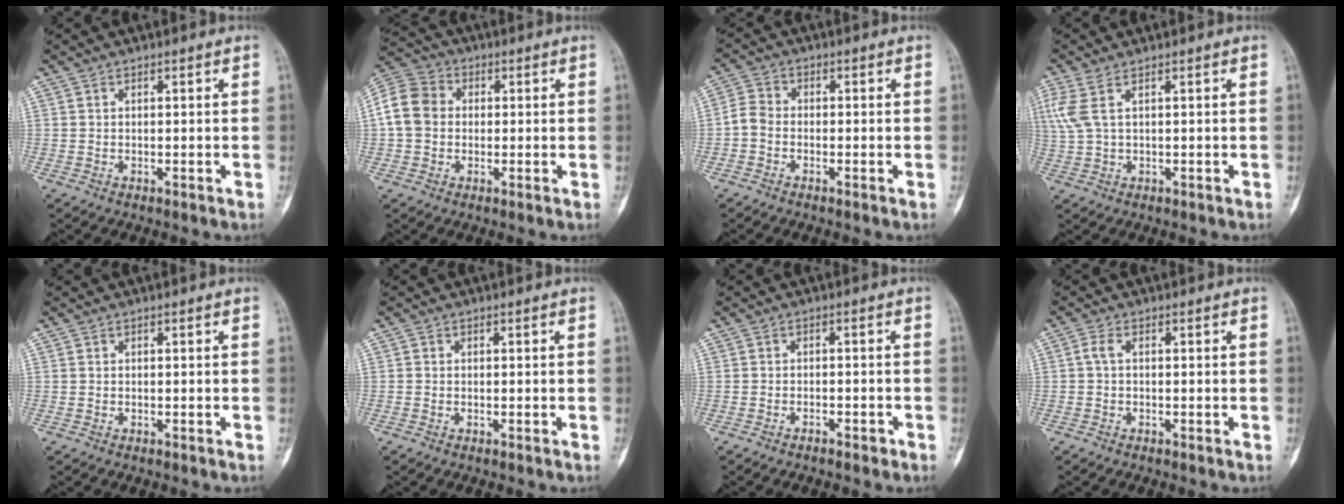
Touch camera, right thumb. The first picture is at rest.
{"total": 8.7, "force": [0.4, 7.3, 4.7], "torque": [-0.085, 0.023, -0.004]}
{"total": 3.5, "force": [-1.3, 2.5, 2.1], "torque": [-0.040, 0.013, -0.039]}
{"total": 5.0, "force": [1.9, 1.8, 4.3], "torque": [-0.138, 0.010, 0.050]}
{"total": 0.0}
{"total": 0.0}
{"total": 1.8, "force": [-1.4, 0.6, 1.0], "torque": [-0.022, 0.013, -0.018]}
{"total": 1.5, "force": [-0.1, 0.6, 1.4], "torque": [-0.030, 0.001, -0.007]}